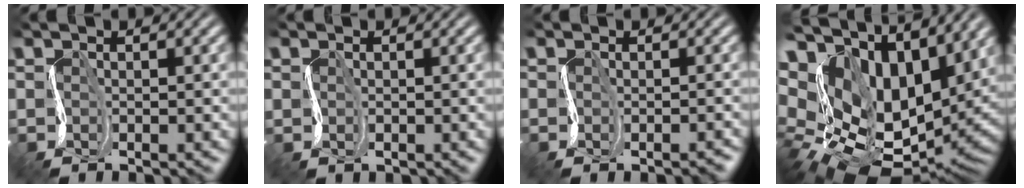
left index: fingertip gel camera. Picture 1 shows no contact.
{"total": 1.0, "force": [0.2, 0.4, -0.9], "torque": [0.007, 0.001, 0.002]}
{"total": 1.4, "force": [-1.3, 0.6, 0.1], "torque": [-0.005, 0.000, -0.023]}
{"total": 15.1, "force": [4.9, 9.6, 10.5], "torque": [-0.191, -0.004, 0.119]}